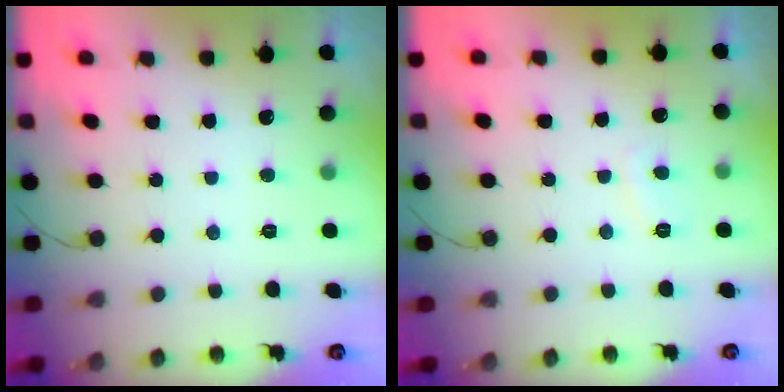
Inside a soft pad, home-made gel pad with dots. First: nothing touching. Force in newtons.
{"total": 2.2, "press": 2.1, "slide": 0.8}